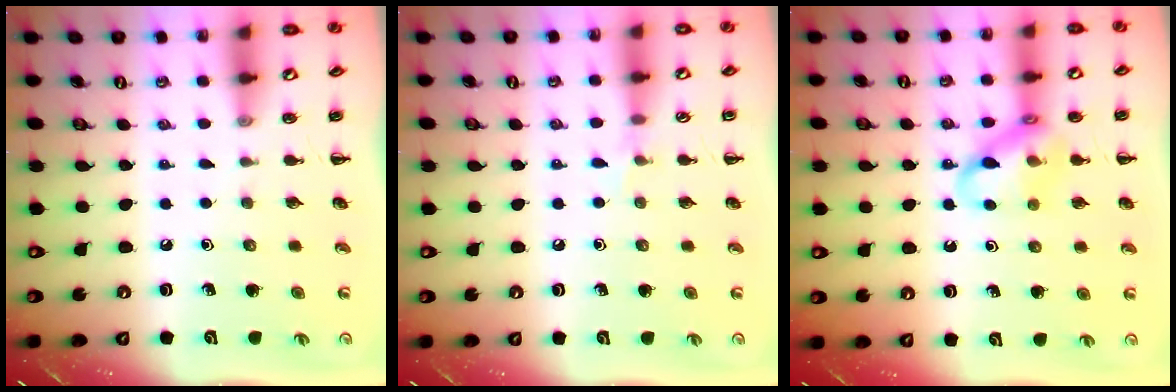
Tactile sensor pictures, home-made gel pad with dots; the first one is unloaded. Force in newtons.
{"total": 3.8, "press": 3.6, "slide": 1.4}
{"total": 13.7, "press": 13.5, "slide": 2.1}